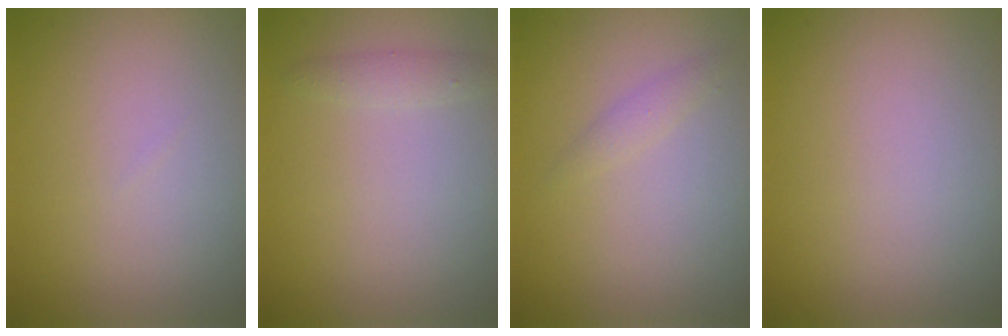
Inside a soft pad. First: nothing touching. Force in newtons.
{"total": 1.1, "press": 1.1, "slide": 0.0}
{"total": 0.9, "press": 0.9, "slide": 0.1}
{"total": 0.0}